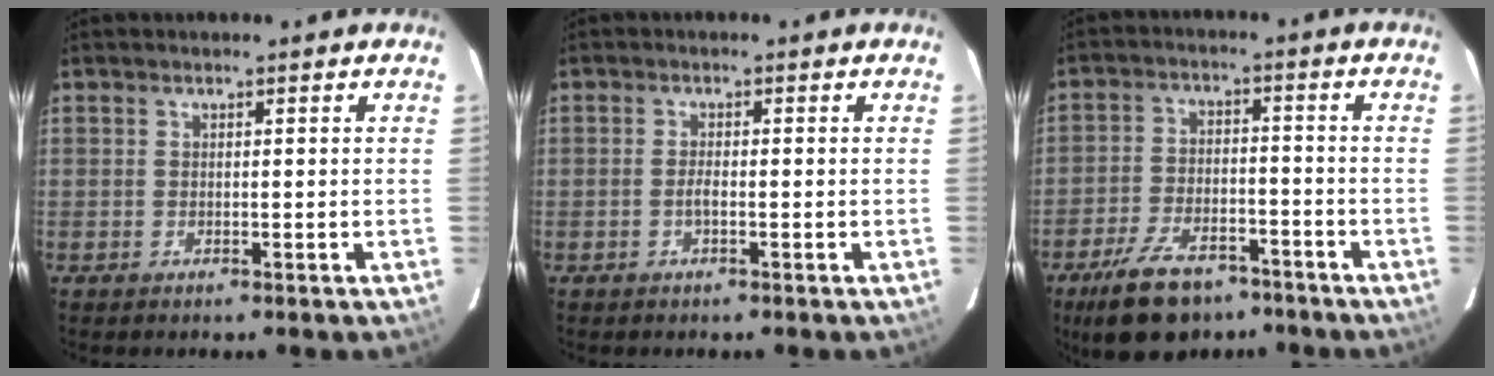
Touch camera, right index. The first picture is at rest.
{"total": 1.2, "force": [-0.5, 0.2, 1.1], "torque": [-0.023, 0.000, -0.011]}
{"total": 13.4, "force": [-9.5, 6.4, 6.9], "torque": [-0.156, -0.003, -0.154]}